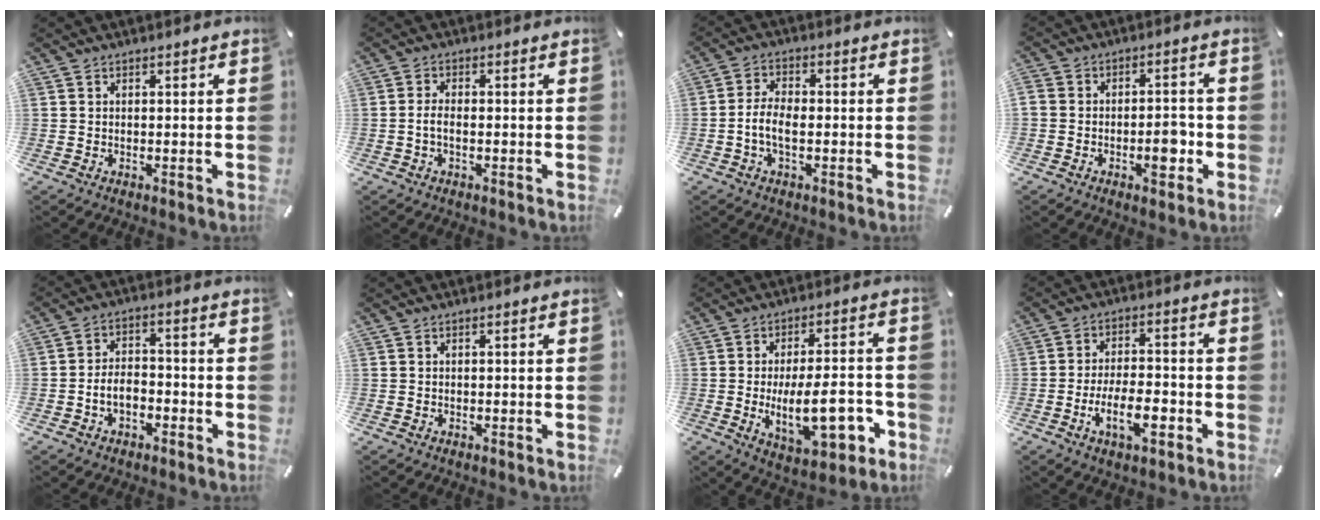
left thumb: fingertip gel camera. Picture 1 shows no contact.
{"total": 2.6, "force": [-0.6, 0.9, 2.3], "torque": [-0.048, 0.001, -0.013]}
{"total": 5.4, "force": [-1.4, 2.6, 4.5], "torque": [-0.097, 0.005, -0.028]}
{"total": 6.5, "force": [-2.5, 3.7, 4.7], "torque": [-0.062, 0.015, -0.041]}
{"total": 5.1, "force": [-2.5, 3.2, 3.1], "torque": [-0.058, 0.018, -0.048]}
{"total": 0.0}
{"total": 17.2, "force": [-3.6, 7.0, 15.3], "torque": [-0.237, -0.008, -0.051]}
{"total": 10.9, "force": [-4.3, 4.4, 8.9], "torque": [-0.170, 0.011, -0.076]}